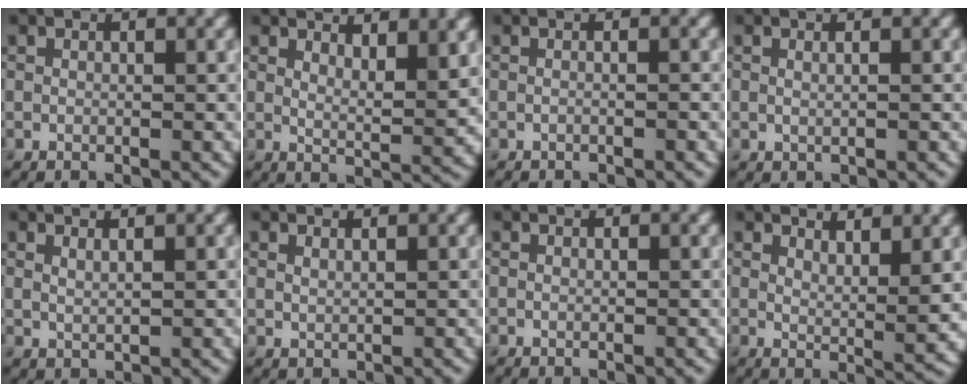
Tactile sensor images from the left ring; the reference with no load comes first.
{"total": 4.6, "force": [3.1, 1.2, 3.1], "torque": [-0.042, 0.000, 0.051]}
{"total": 0.7, "force": [-0.4, 0.2, 0.6], "torque": [-0.011, -0.006, -0.018]}
{"total": 1.2, "force": [0.5, 0.5, 0.9], "torque": [-0.004, -0.005, -0.001]}
{"total": 1.9, "force": [1.4, 0.7, 1.1], "torque": [-0.011, 0.005, 0.010]}
{"total": 1.2, "force": [1.1, 0.3, 0.4], "torque": [-0.012, -0.001, 0.018]}
{"total": 0.0}
{"total": 4.6, "force": [3.2, 1.1, 3.1], "torque": [-0.044, -0.004, 0.056]}